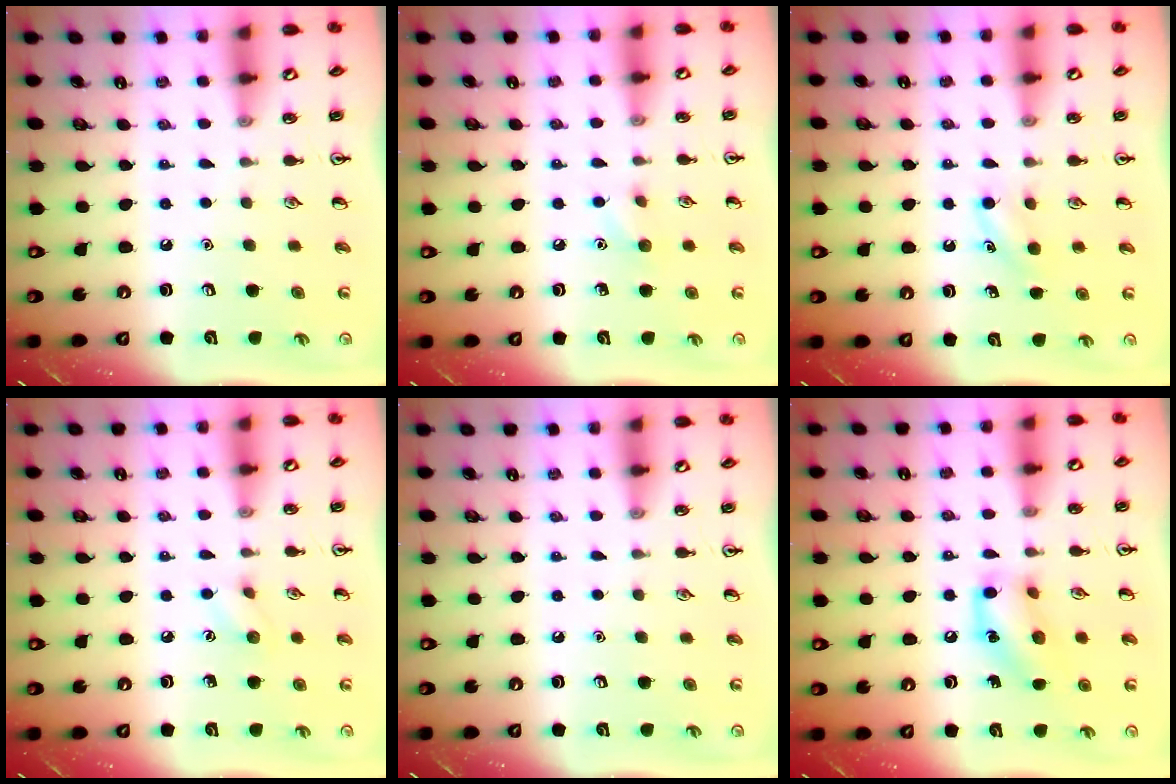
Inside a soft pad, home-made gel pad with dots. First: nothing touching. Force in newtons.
{"total": 5.4, "press": 5.2, "slide": 1.7}
{"total": 4.5, "press": 4.2, "slide": 1.4}
{"total": 5.4, "press": 5.3, "slide": 1.3}
{"total": 0.0}
{"total": 12.2, "press": 12.1, "slide": 2.0}